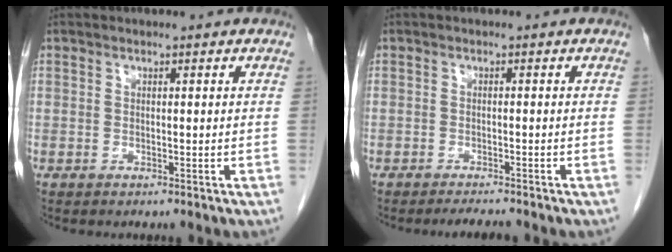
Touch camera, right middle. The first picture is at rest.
{"total": 2.6, "force": [-2.4, -0.2, 0.9], "torque": [-0.019, -0.011, -0.035]}